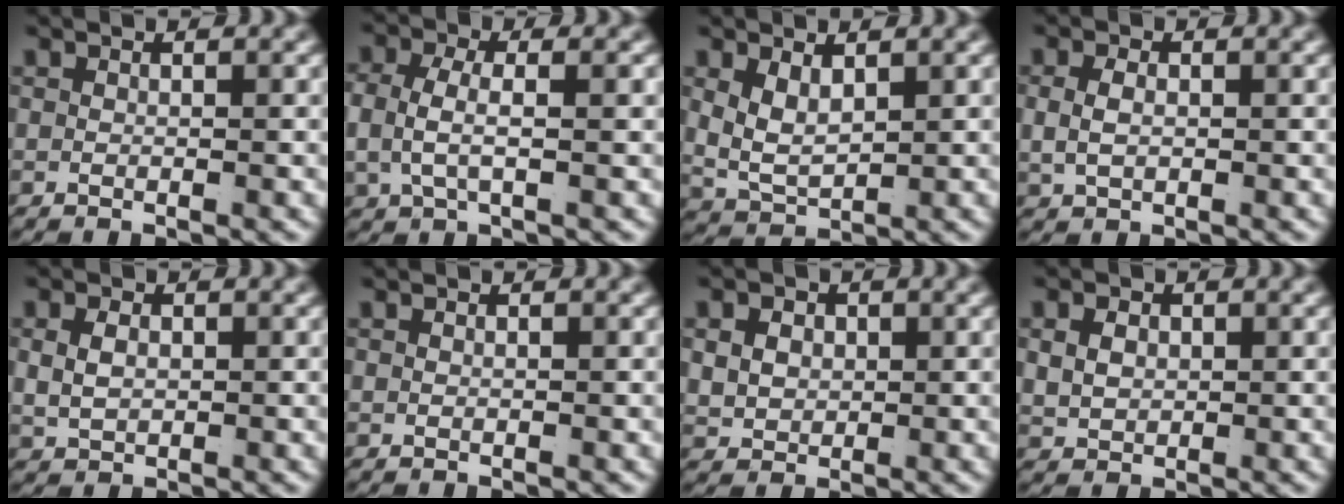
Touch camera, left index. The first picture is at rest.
{"total": 3.7, "force": [0.3, 2.1, 3.0], "torque": [-0.075, -0.007, 0.012]}
{"total": 4.3, "force": [0.4, 3.4, 2.7], "torque": [-0.074, -0.022, 0.019]}
{"total": 1.8, "force": [0.1, 1.1, 1.4], "torque": [-0.036, -0.007, 0.012]}
{"total": 2.2, "force": [0.4, 1.6, 1.5], "torque": [-0.032, -0.007, 0.019]}
{"total": 0.0}
{"total": 3.2, "force": [0.6, 2.7, 1.6], "torque": [-0.038, -0.015, 0.024]}
{"total": 2.4, "force": [0.6, 1.8, 1.4], "torque": [-0.029, -0.012, 0.025]}